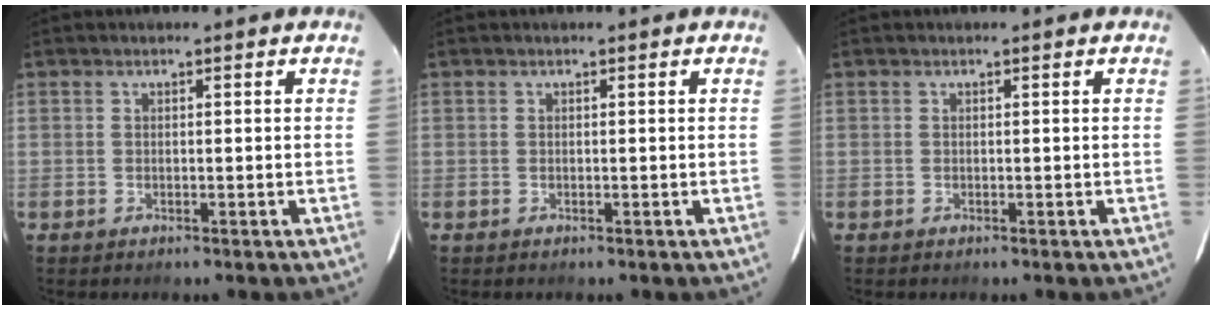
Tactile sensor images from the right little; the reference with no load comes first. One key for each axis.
{"total": 0.0}
{"total": 0.0}